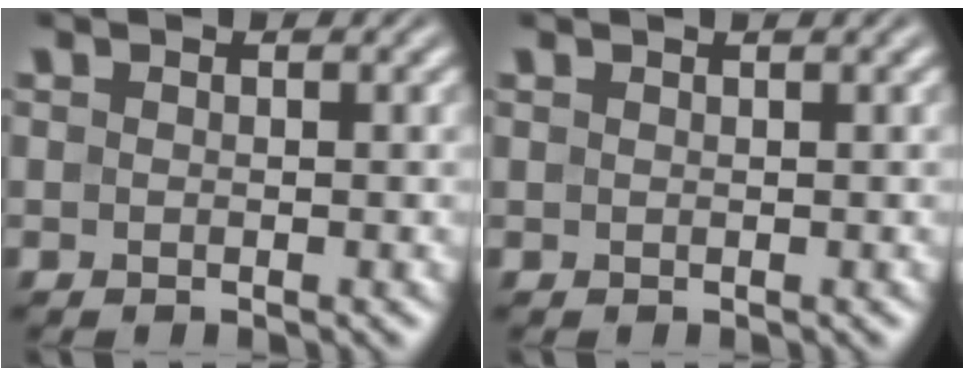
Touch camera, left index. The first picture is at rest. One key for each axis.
{"total": 1.0, "fx": 0.8, "fy": 0.3, "fz": 0.5, "tx": -0.006, "ty": 0.002, "tz": 0.009}